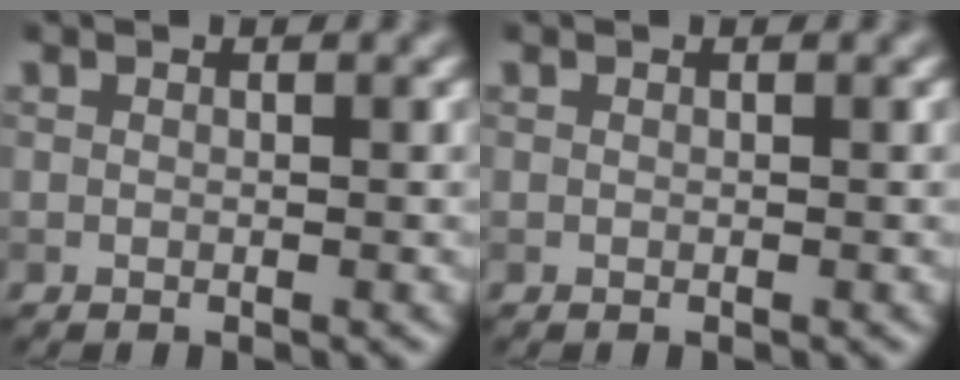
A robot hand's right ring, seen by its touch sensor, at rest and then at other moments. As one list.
[{"total": 0.0}]